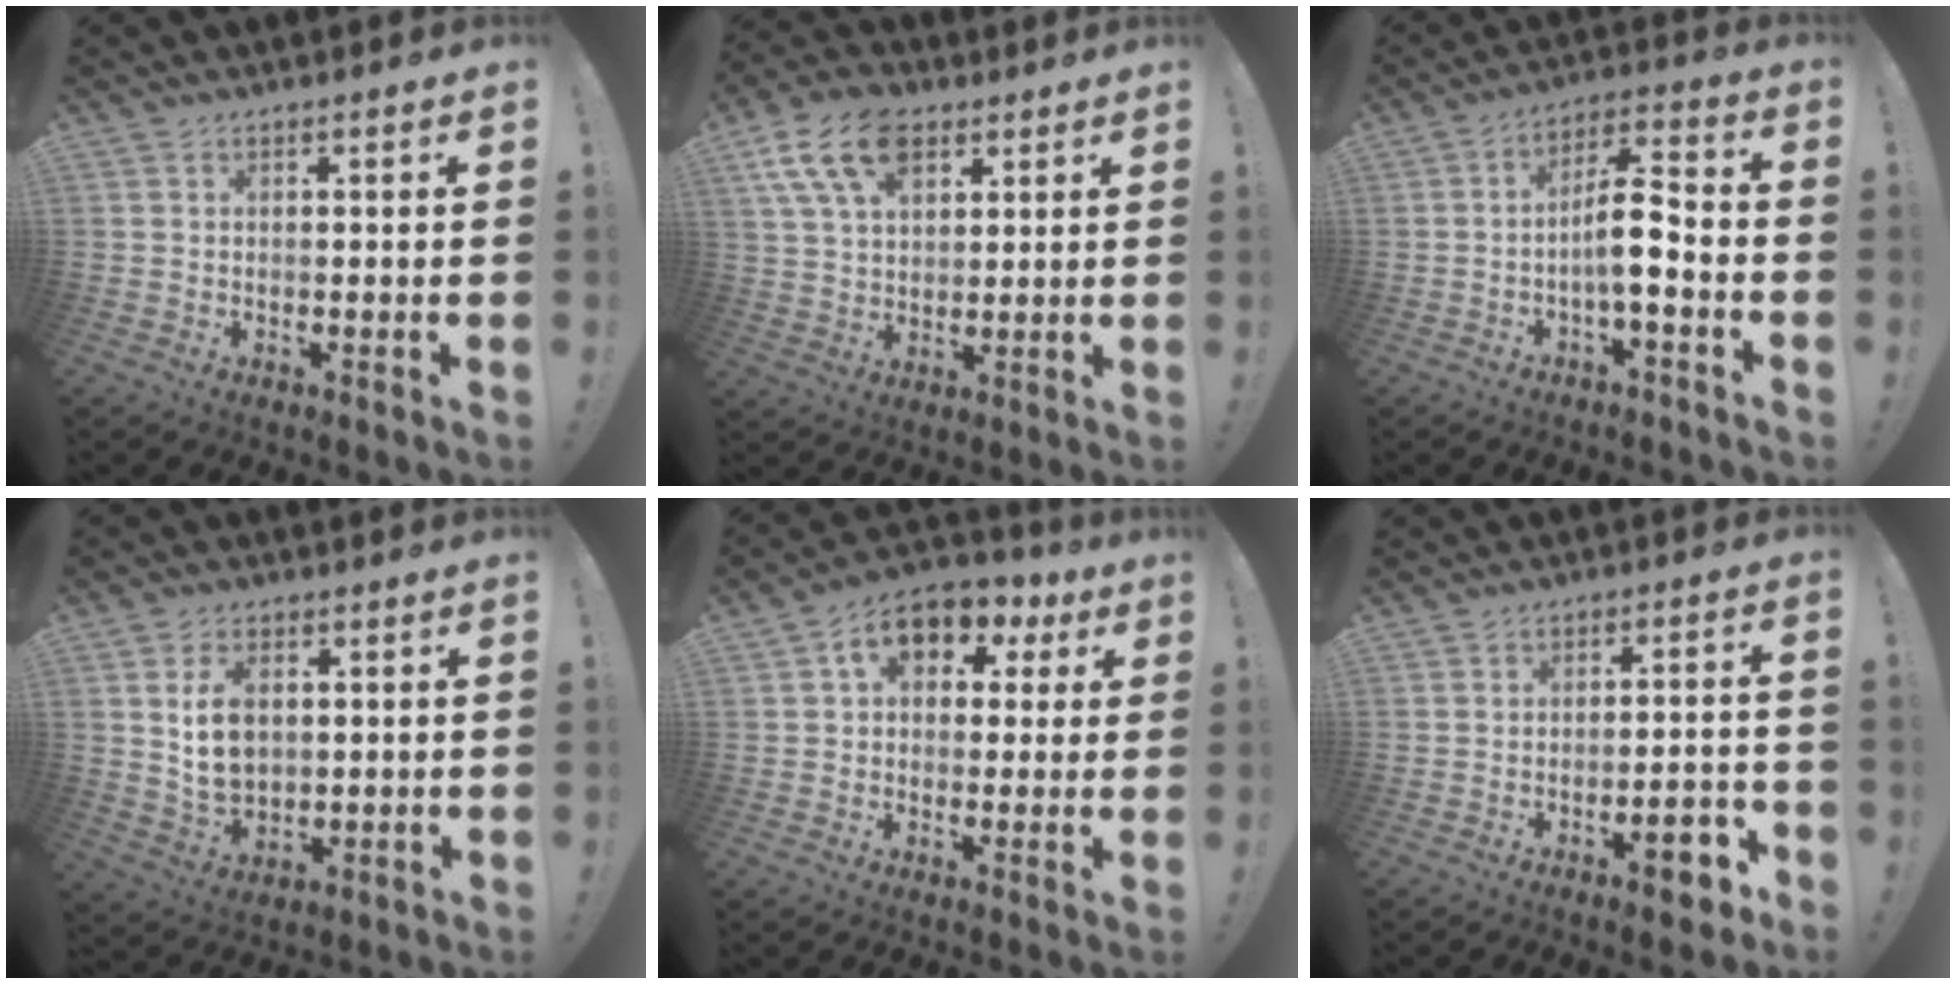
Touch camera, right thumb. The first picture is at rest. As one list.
[{"total": 14.1, "force": [7.1, 8.9, 8.4], "torque": [-0.155, -0.020, 0.134]}, {"total": 10.7, "force": [-2.5, 3.7, 9.8], "torque": [-0.161, 0.016, -0.046]}, {"total": 9.7, "force": [2.4, 6.9, 6.5], "torque": [-0.110, -0.003, 0.044]}, {"total": 10.3, "force": [3.9, 7.3, 6.1], "torque": [-0.086, -0.009, 0.074]}, {"total": 7.5, "force": [-4.5, 2.6, 5.5], "torque": [-0.061, 0.022, -0.074]}]